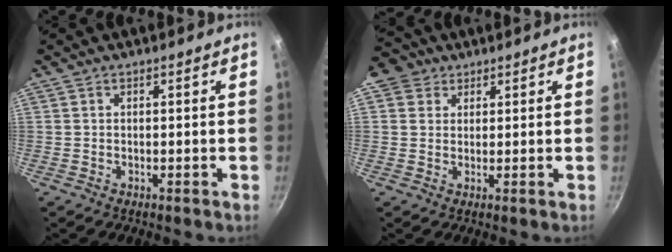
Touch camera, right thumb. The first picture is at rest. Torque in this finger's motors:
{"motor_torque": [0.15, 0.19, 0.53, -0.47, 0.15]}